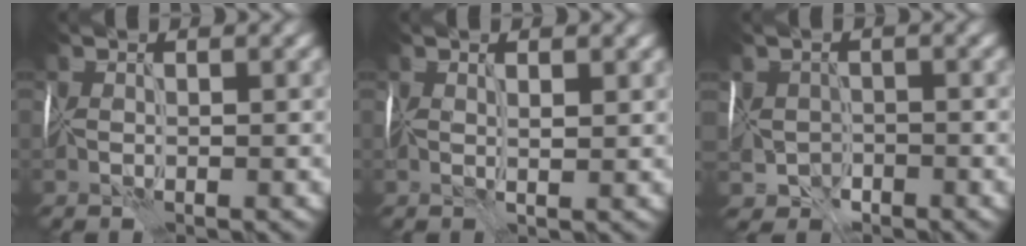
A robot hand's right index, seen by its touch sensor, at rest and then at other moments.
{"total": 1.3, "force": [0.8, 0.3, 1.0], "torque": [-0.018, 0.002, 0.018]}
{"total": 2.5, "force": [-2.0, 1.4, -0.4], "torque": [0.015, -0.006, -0.040]}